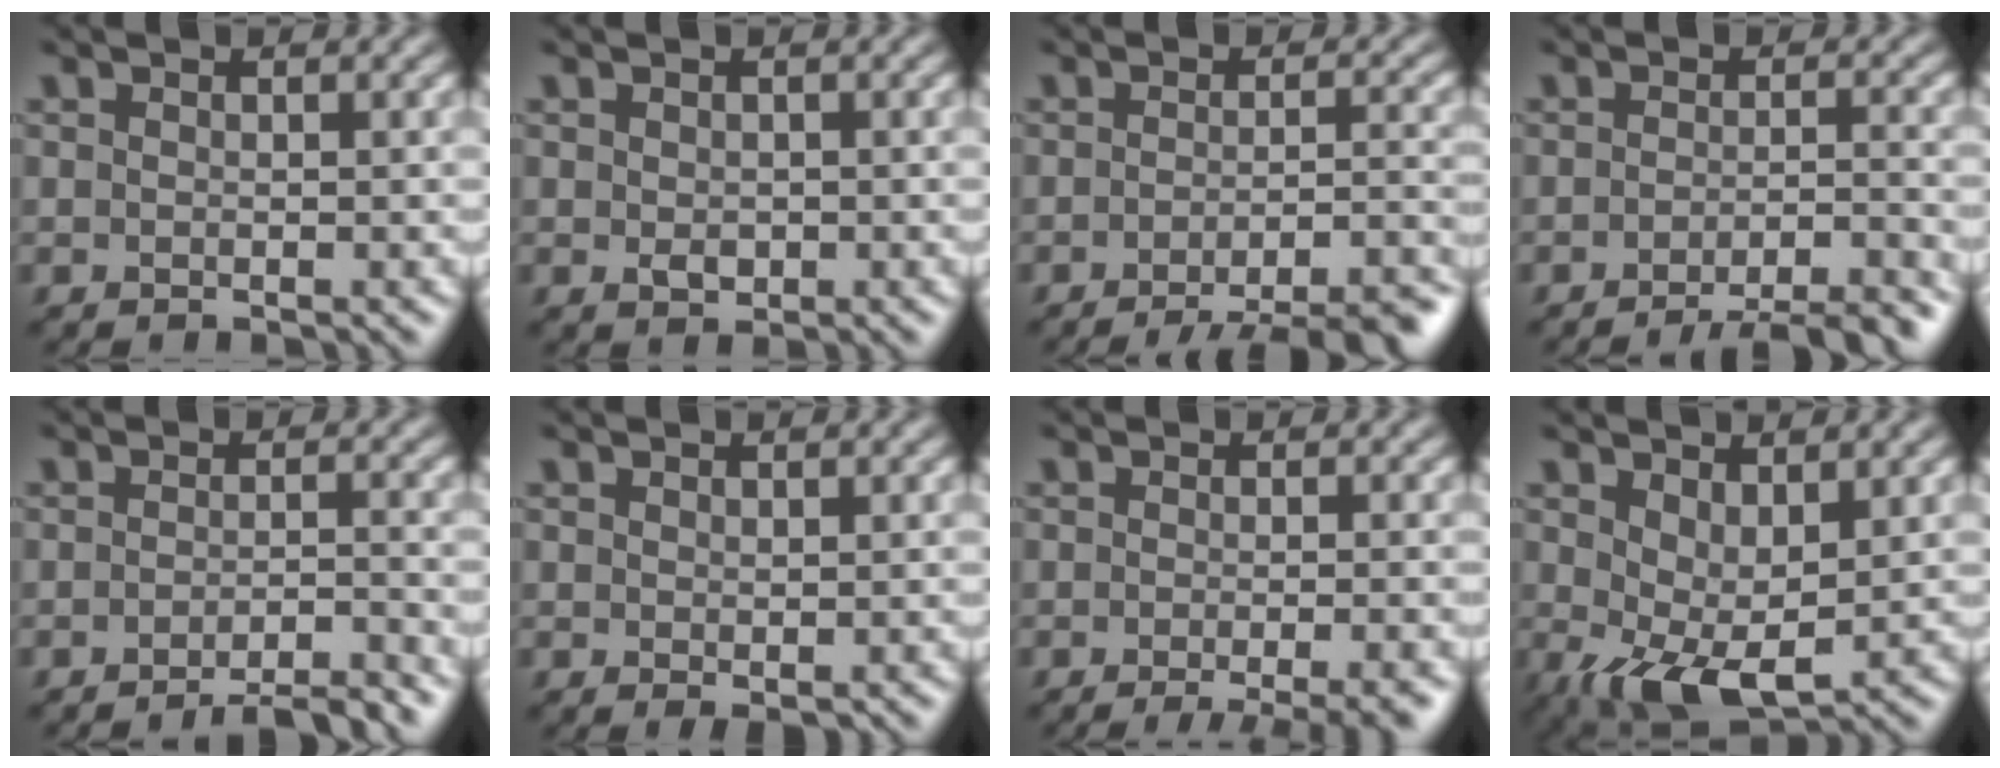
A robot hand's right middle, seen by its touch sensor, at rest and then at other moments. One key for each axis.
{"total": 1.1, "fx": -0.1, "fy": 0.9, "fz": 0.6, "tx": -0.012, "ty": 0.001, "tz": 0.002}
{"total": 7.0, "fx": -4.8, "fy": 1.7, "fz": 4.8, "tx": -0.049, "ty": -0.002, "tz": -0.060}
{"total": 4.8, "fx": -3.5, "fy": 1.0, "fz": 3.1, "tx": -0.036, "ty": 0.001, "tz": -0.049}
{"total": 3.8, "fx": -2.9, "fy": 0.6, "fz": 2.4, "tx": -0.024, "ty": 0.002, "tz": -0.049}
{"total": 0.7, "fx": 0.3, "fy": 0.3, "fz": 0.6, "tx": -0.010, "ty": -0.003, "tz": 0.010}
{"total": 4.9, "fx": -2.1, "fy": 1.5, "fz": 4.2, "tx": -0.034, "ty": -0.005, "tz": -0.022}
{"total": 5.6, "fx": -0.3, "fy": 3.1, "fz": 4.6, "tx": -0.098, "ty": -0.007, "tz": 0.001}